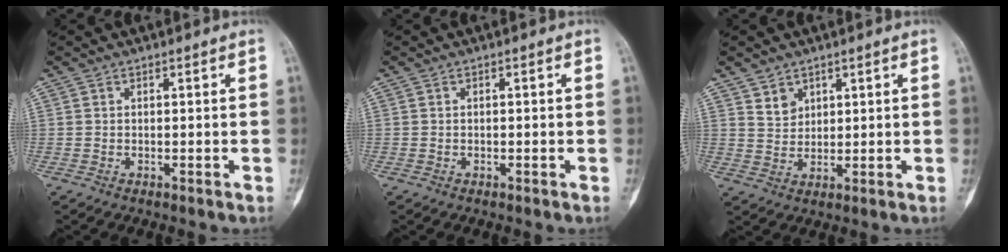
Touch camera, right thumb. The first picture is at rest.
{"total": 0.0}
{"total": 3.4, "force": [2.2, 2.5, 1.0], "torque": [-0.002, -0.020, 0.047]}